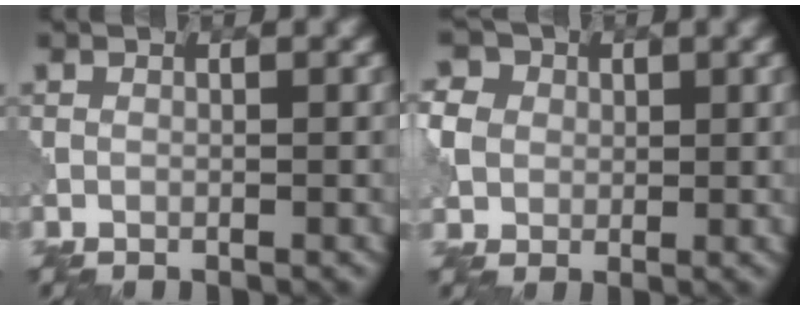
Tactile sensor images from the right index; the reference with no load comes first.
{"total": 2.6, "force": [0.5, 2.6, 0.4], "torque": [-0.032, 0.005, 0.009]}